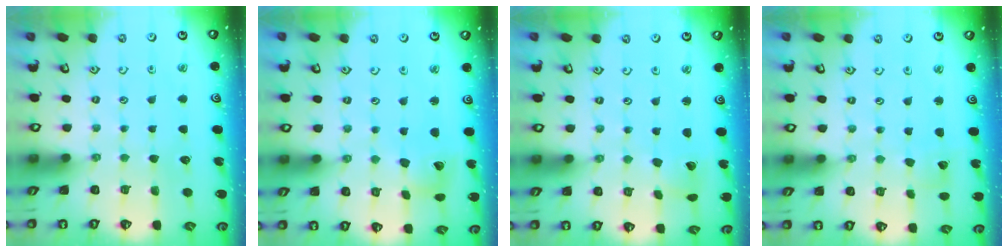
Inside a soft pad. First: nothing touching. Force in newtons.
{"total": 7.4, "press": 7.4, "slide": 1.0}
{"total": 3.3, "press": 3.3, "slide": 0.3}
{"total": 4.5, "press": 4.5, "slide": 0.4}